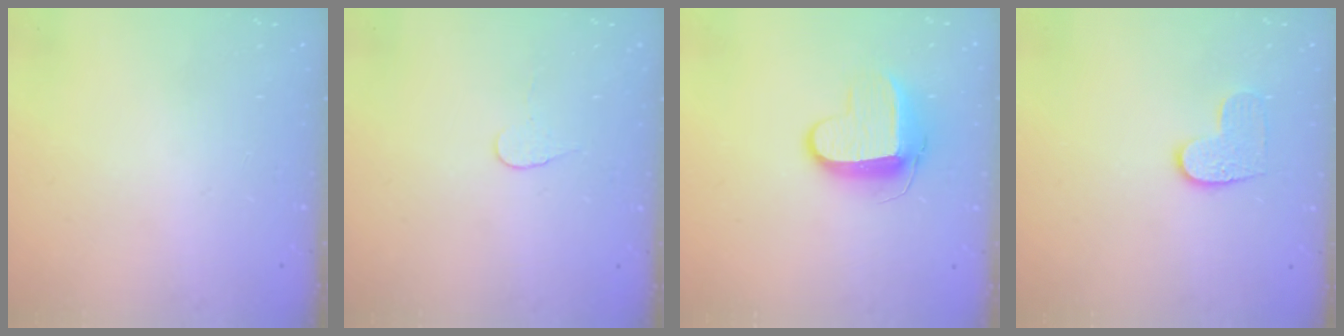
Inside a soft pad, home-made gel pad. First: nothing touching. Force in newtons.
{"total": 3.8, "press": 3.8, "slide": 0.4}
{"total": 10.3, "press": 10.3, "slide": 1.1}
{"total": 6.4, "press": 6.4, "slide": 0.3}